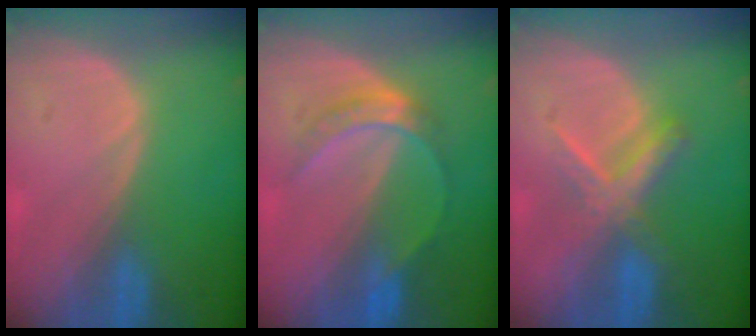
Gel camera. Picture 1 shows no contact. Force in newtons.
{"total": 5.0, "press": 5.0, "slide": 0.8}
{"total": 5.5, "press": 5.4, "slide": 0.5}